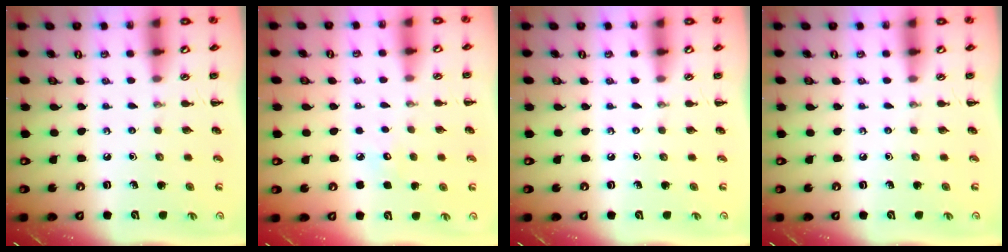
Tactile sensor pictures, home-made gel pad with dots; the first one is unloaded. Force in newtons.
{"total": 3.7, "press": 3.5, "slide": 0.9}
{"total": 0.0}
{"total": 0.0}